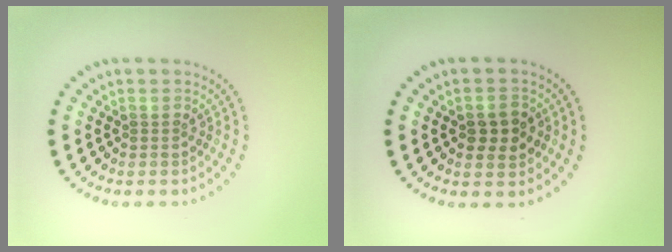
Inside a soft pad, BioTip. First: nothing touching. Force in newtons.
{"total": 2.6, "press": 2.6, "slide": 0.1}